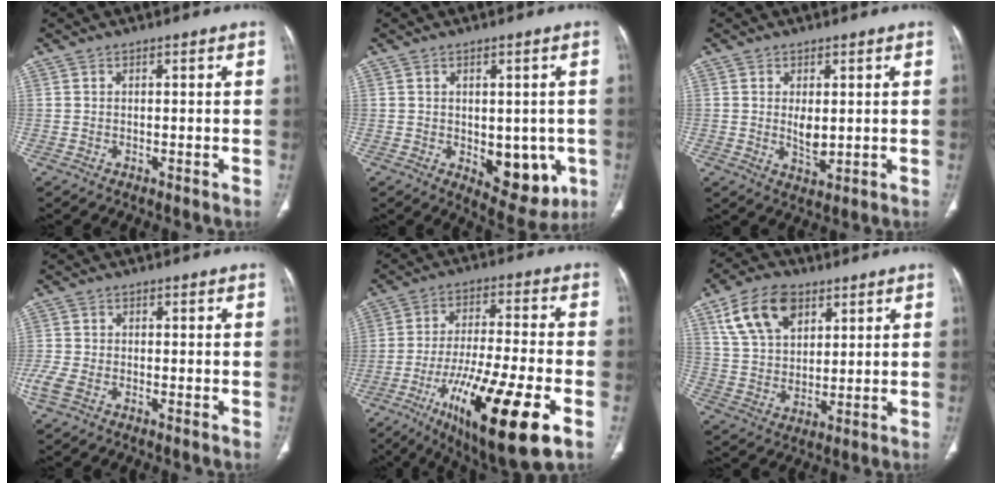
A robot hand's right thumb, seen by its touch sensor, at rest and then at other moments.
{"total": 10.3, "force": [-2.1, 6.0, 8.0], "torque": [-0.060, -0.011, -0.013]}
{"total": 3.9, "force": [0.4, 2.0, 3.3], "torque": [-0.050, -0.012, 0.015]}
{"total": 4.0, "force": [-2.0, 2.0, 2.8], "torque": [-0.081, 0.002, -0.045]}
{"total": 22.1, "force": [-9.4, 5.3, 19.4], "torque": [-0.337, 0.012, -0.148]}
{"total": 13.2, "force": [6.5, 8.2, 8.1], "torque": [-0.130, -0.014, 0.125]}